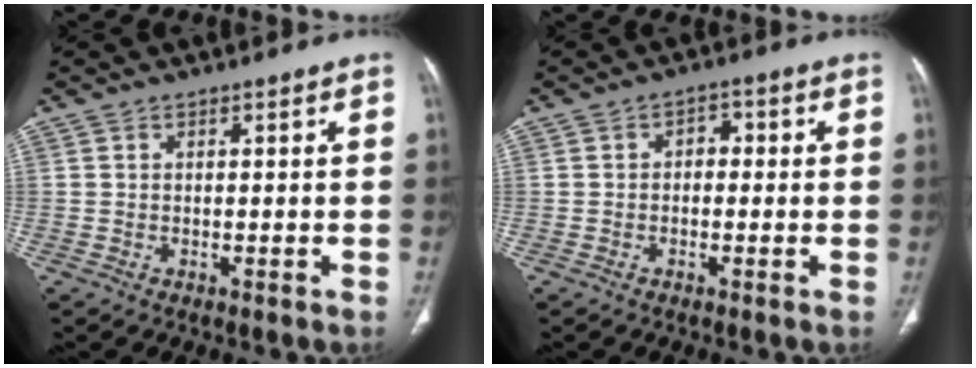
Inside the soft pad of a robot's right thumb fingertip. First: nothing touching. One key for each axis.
{"total": 2.8, "fx": 0.0, "fy": 2.0, "fz": 1.9, "tx": -0.013, "ty": 0.011, "tz": -0.010}